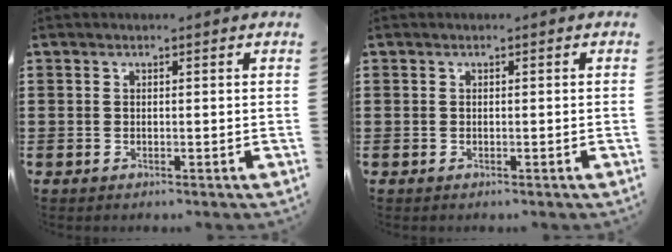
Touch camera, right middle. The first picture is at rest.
{"total": 0.0}